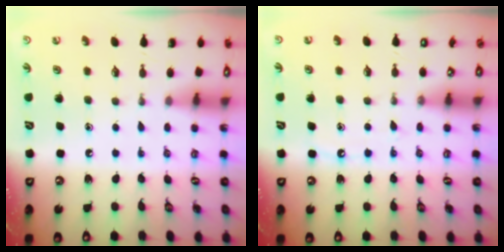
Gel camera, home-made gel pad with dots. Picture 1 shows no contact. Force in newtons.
{"total": 7.7, "press": 7.7, "slide": 0.4}